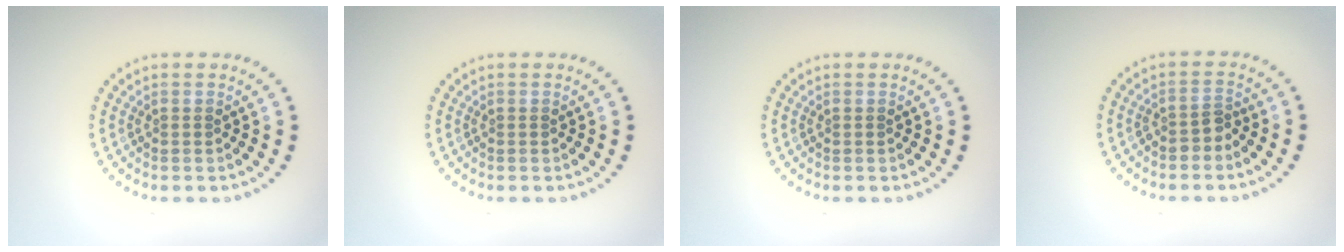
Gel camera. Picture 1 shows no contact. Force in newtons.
{"total": 0.0}
{"total": 0.0}
{"total": 1.4, "press": 1.0, "slide": 0.9}